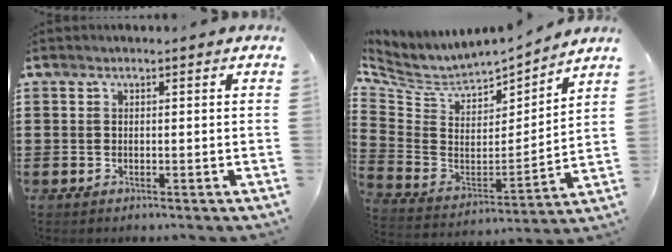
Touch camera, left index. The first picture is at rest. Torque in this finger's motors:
{"motor_torque": [2.14, 0.00, 1.05, 0.19]}